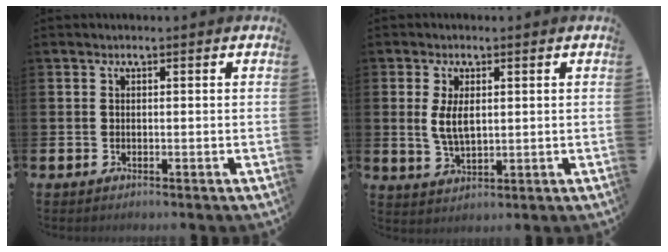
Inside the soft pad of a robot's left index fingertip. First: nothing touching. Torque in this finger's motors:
{"motor_torque": [1.14, -0.13, 0.59, 0.20]}